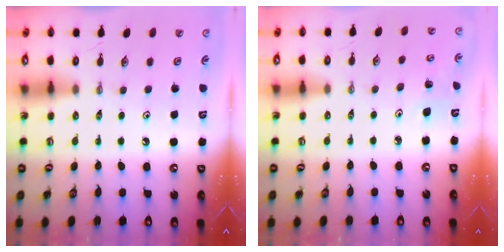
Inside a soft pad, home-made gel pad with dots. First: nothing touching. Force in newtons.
{"total": 3.7, "press": 3.7, "slide": 0.3}